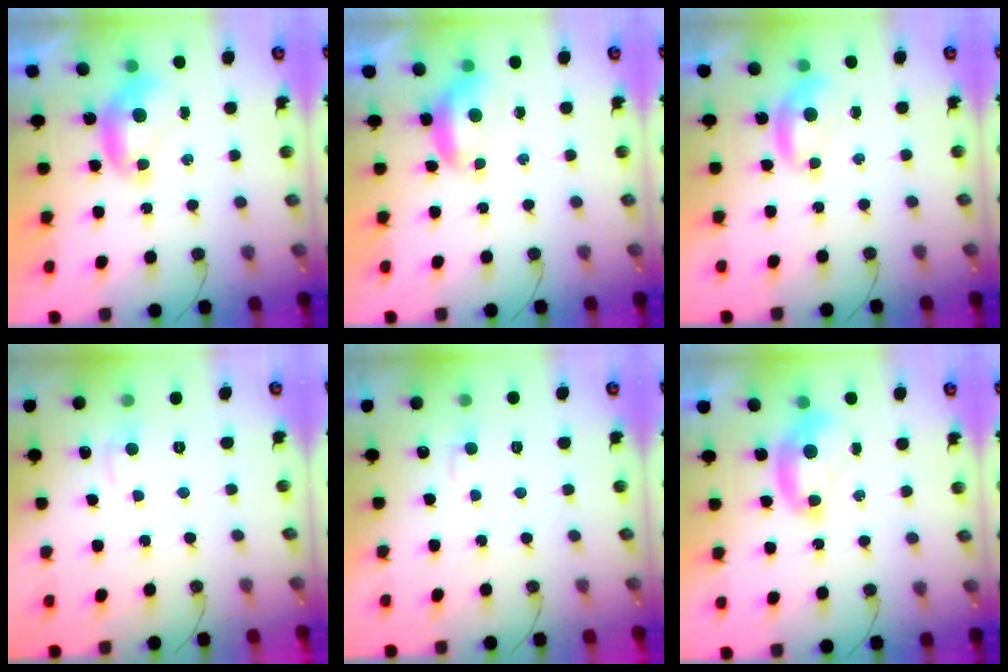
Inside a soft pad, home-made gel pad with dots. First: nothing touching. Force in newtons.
{"total": 0.9, "press": 0.7, "slide": 0.6}
{"total": 0.0}
{"total": 1.2, "press": 1.0, "slide": 0.7}
{"total": 2.8, "press": 2.8, "slide": 0.5}
{"total": 1.3, "press": 1.3, "slide": 0.3}